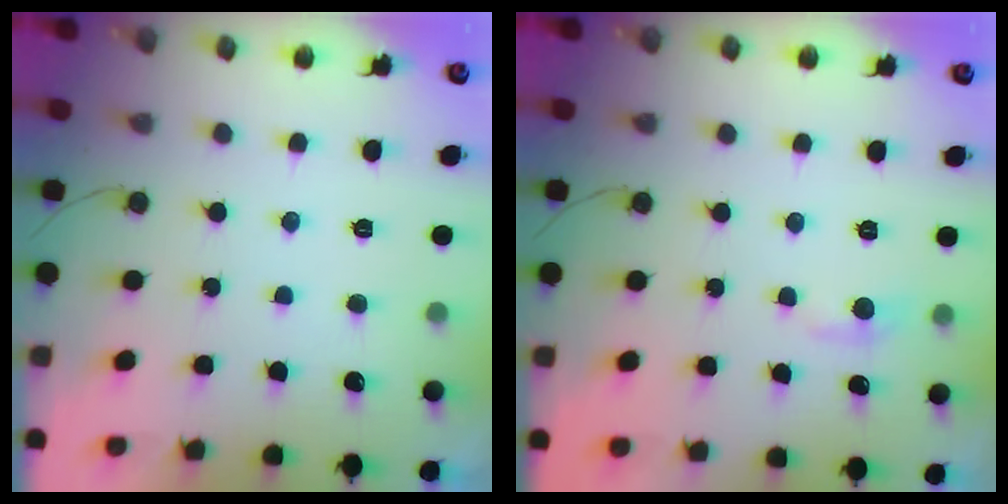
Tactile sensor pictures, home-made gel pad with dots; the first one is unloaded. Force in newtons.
{"total": 4.5, "press": 4.5, "slide": 0.7}